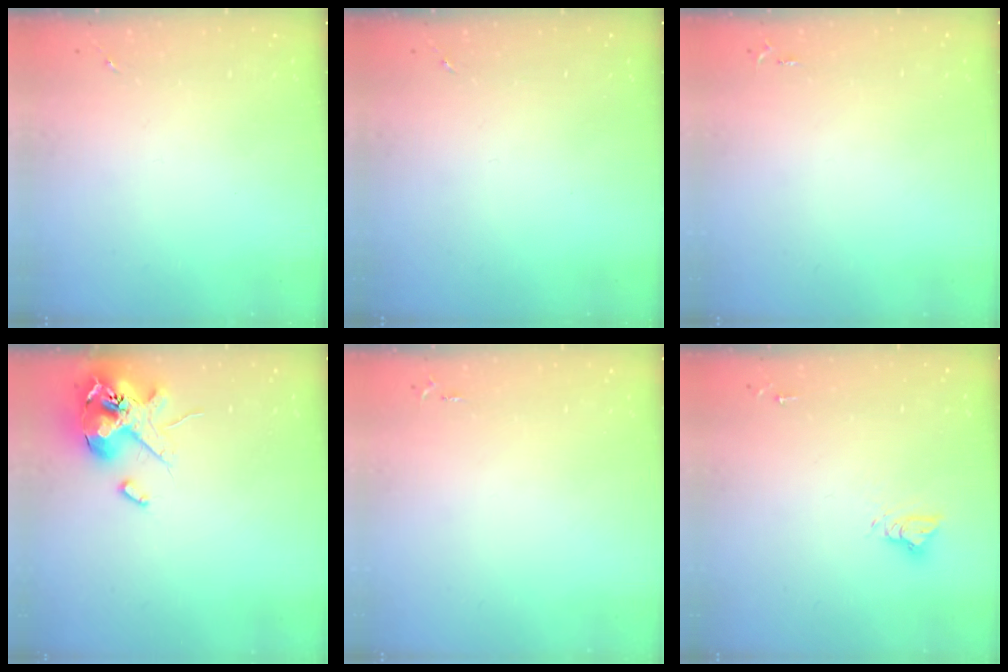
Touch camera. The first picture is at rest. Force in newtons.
{"total": 0.0}
{"total": 2.5, "press": 2.5, "slide": 0.3}
{"total": 14.7, "press": 14.5, "slide": 2.1}
{"total": 2.5, "press": 2.5, "slide": 0.3}
{"total": 5.5, "press": 5.5, "slide": 0.5}